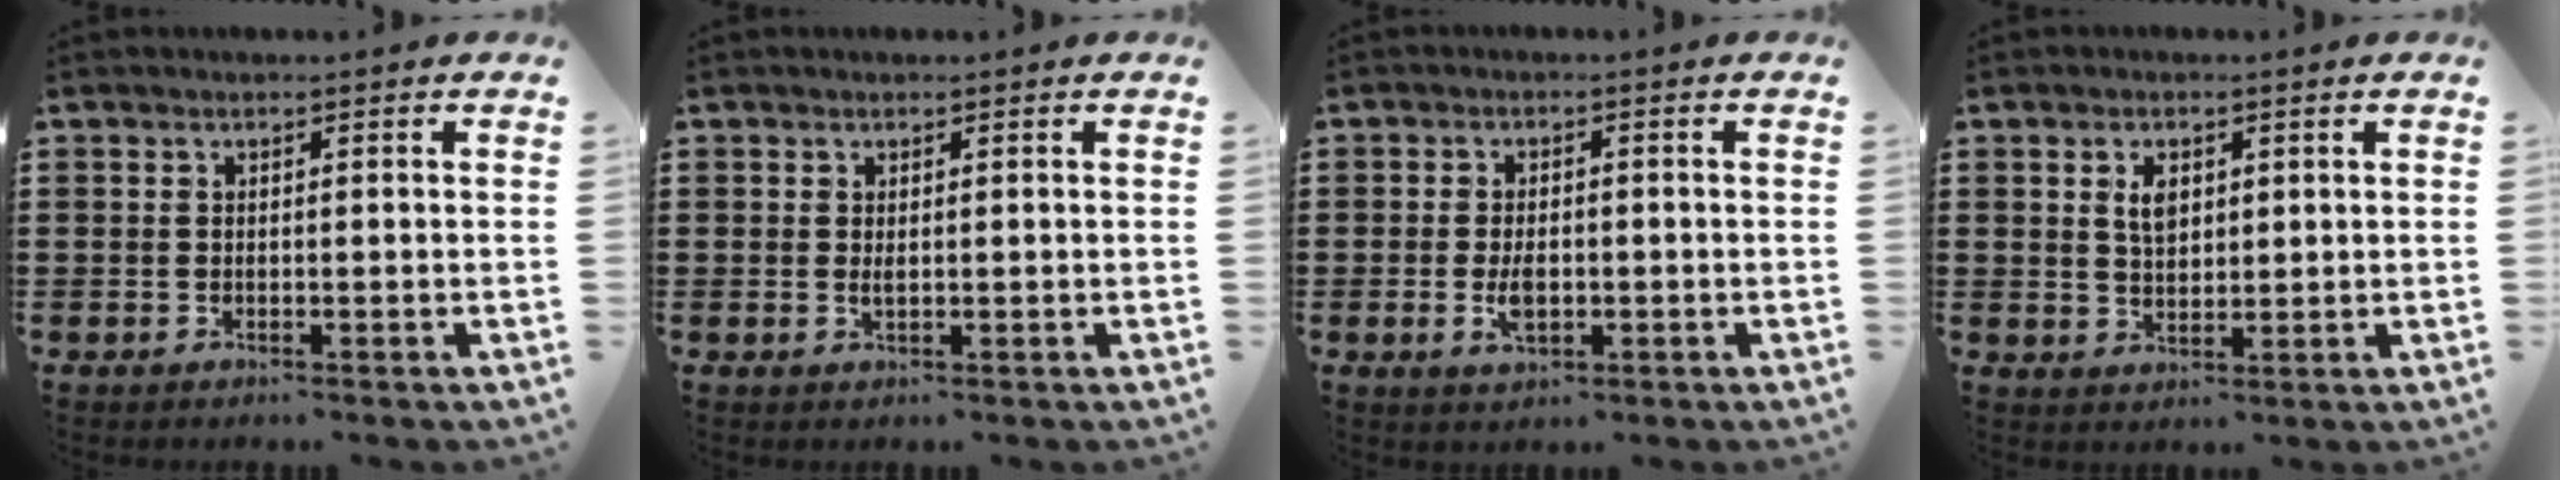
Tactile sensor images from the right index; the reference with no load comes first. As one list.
[{"total": 0.9, "force": [0.3, 0.2, 0.9], "torque": [-0.018, -0.001, 0.005]}, {"total": 3.5, "force": [-0.7, 1.8, 3.0], "torque": [-0.057, -0.001, -0.010]}, {"total": 3.4, "force": [1.3, 2.1, 2.4], "torque": [-0.047, 0.006, 0.020]}]